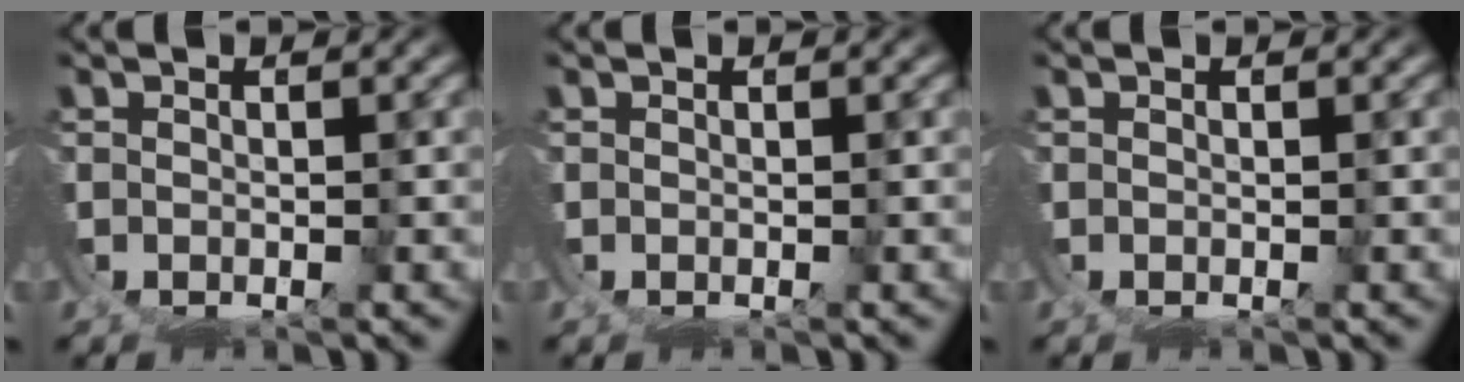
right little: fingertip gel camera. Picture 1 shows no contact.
{"total": 0.0}
{"total": 0.0}